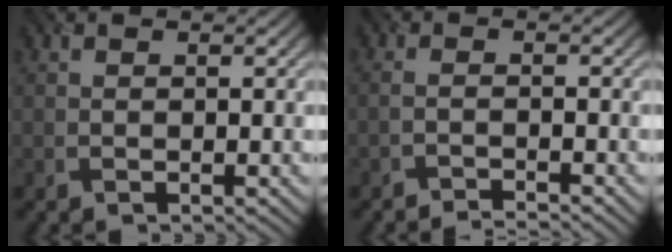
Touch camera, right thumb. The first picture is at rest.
{"total": 2.0, "force": [-1.7, 0.3, 1.0], "torque": [-0.002, 0.001, -0.043]}